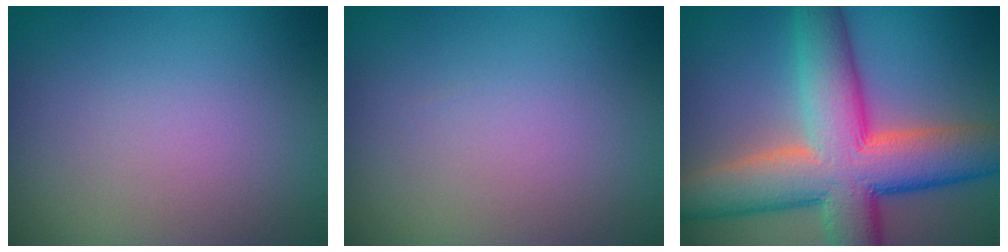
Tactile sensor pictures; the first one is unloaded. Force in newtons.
{"total": 0.0}
{"total": 12.0, "press": 12.0, "slide": 0.6}